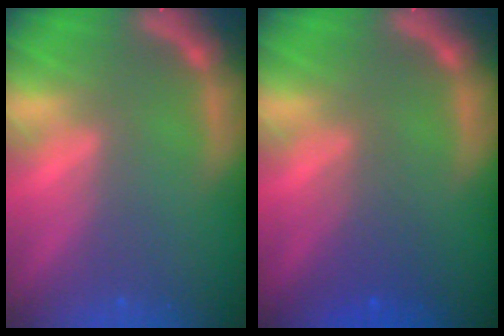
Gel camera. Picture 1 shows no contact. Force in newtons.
{"total": 2.5}